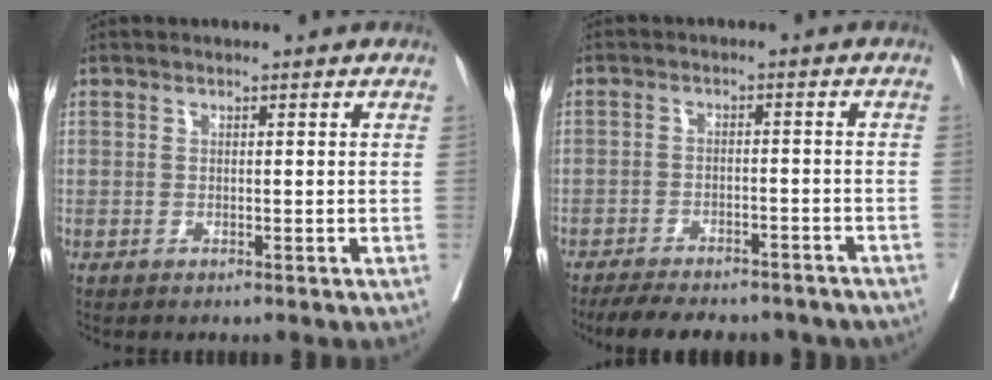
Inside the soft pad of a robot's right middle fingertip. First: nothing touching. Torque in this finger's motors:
{"motor_torque": [1.08, -1.06, 0.21, 0.06]}